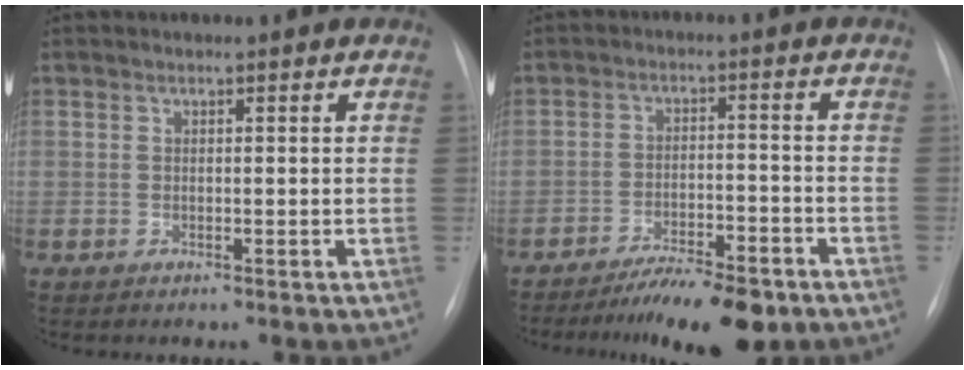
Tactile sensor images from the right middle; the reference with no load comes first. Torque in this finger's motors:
{"motor_torque": [0.73, -0.72, 0.16, 0.05]}